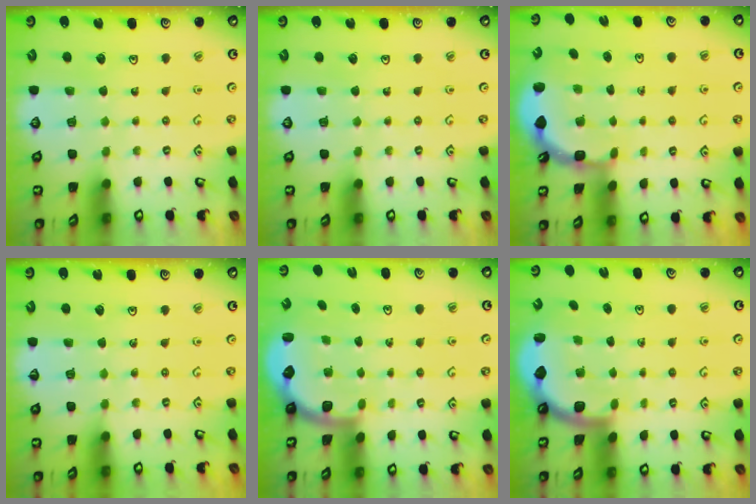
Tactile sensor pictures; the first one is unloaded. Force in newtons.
{"total": 0.0}
{"total": 1.9, "press": 1.8, "slide": 0.6}
{"total": 2.1, "press": 2.1, "slide": 0.4}
{"total": 2.4, "press": 1.9, "slide": 1.4}
{"total": 1.8, "press": 1.8, "slide": 0.1}